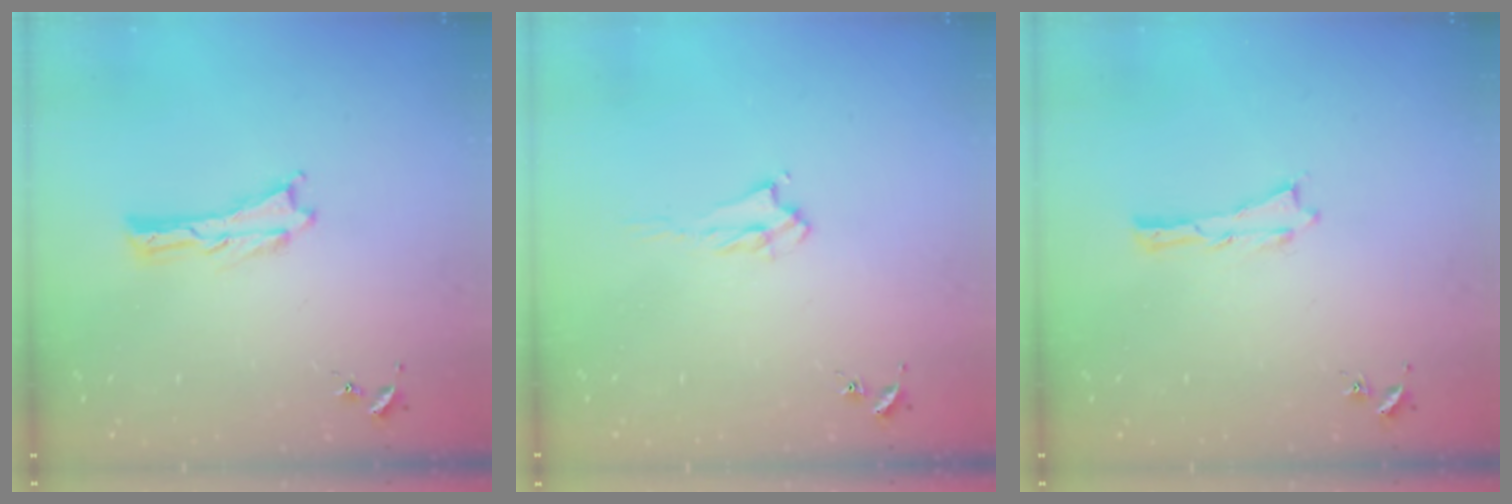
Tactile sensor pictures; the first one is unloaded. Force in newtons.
{"total": 2.2, "press": 2.2, "slide": 0.4}
{"total": 0.0}